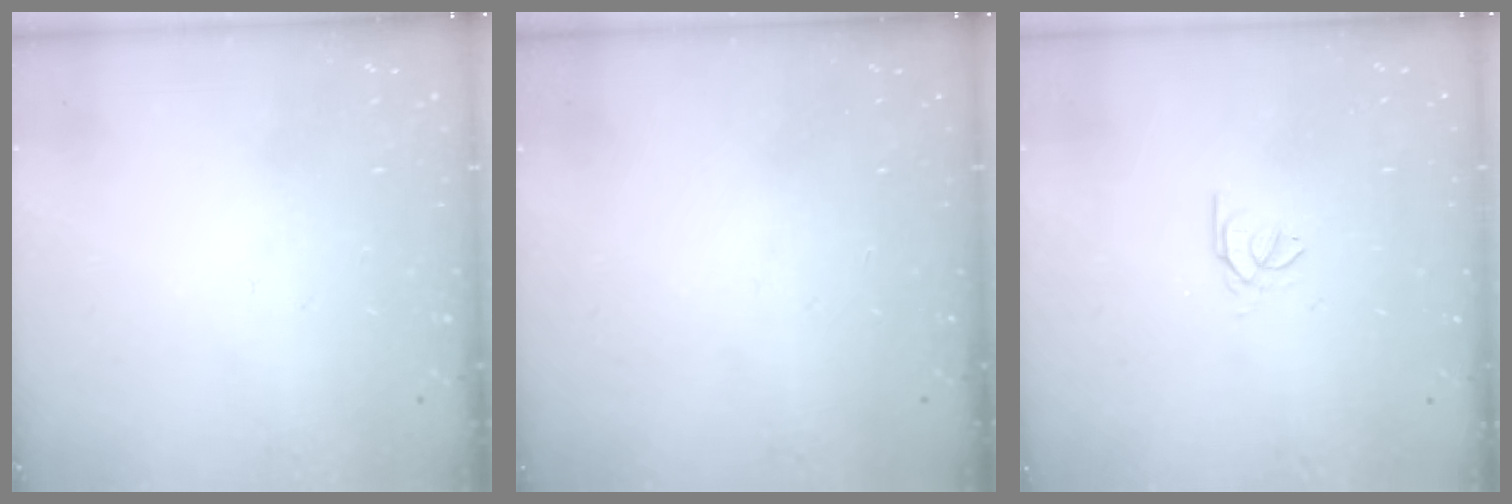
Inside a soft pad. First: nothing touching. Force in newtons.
{"total": 0.0}
{"total": 0.9, "press": 0.8, "slide": 0.4}